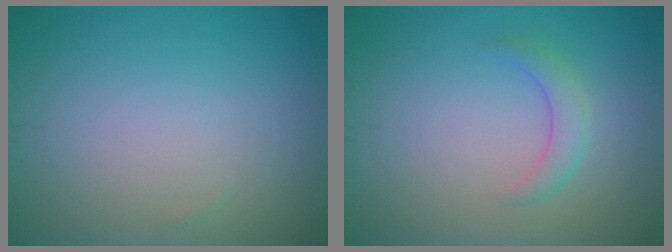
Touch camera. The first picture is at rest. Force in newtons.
{"total": 1.9, "press": 1.9, "slide": 0.2}